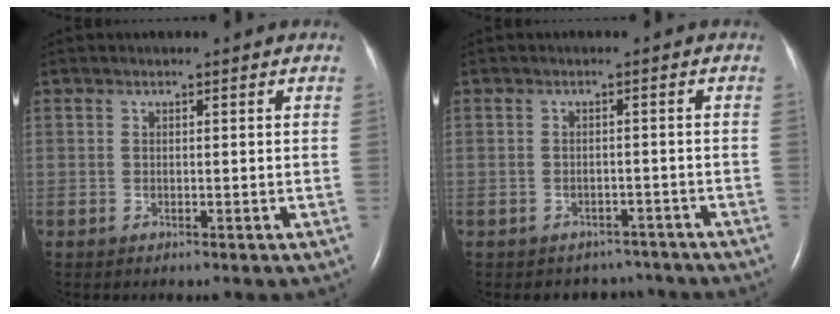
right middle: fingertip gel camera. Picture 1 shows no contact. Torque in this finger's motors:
{"motor_torque": [0.00, 0.00, 0.01, 0.01]}